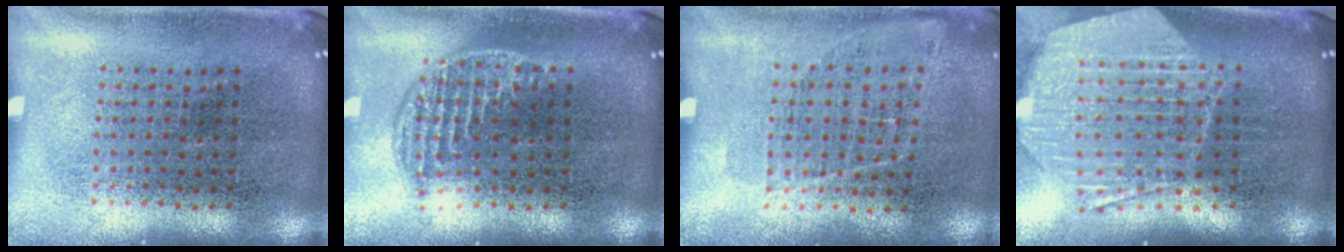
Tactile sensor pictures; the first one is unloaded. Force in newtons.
{"total": 1.3, "press": 1.1, "slide": 0.6}
{"total": 1.0, "press": 0.8, "slide": 0.6}
{"total": 2.7, "press": 2.1, "slide": 1.7}